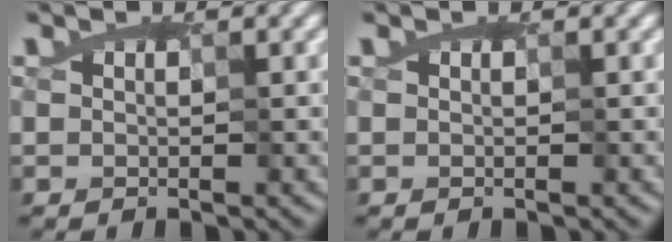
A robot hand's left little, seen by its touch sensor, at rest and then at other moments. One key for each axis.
{"total": 0.0}